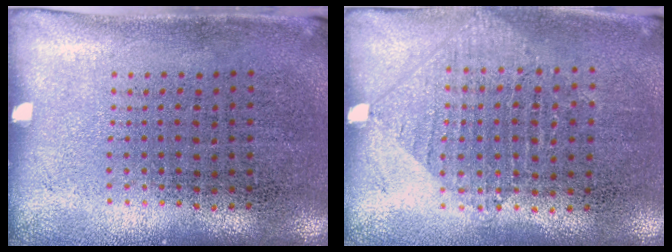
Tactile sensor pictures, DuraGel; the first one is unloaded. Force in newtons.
{"total": 0.9, "press": 0.9, "slide": 0.2}